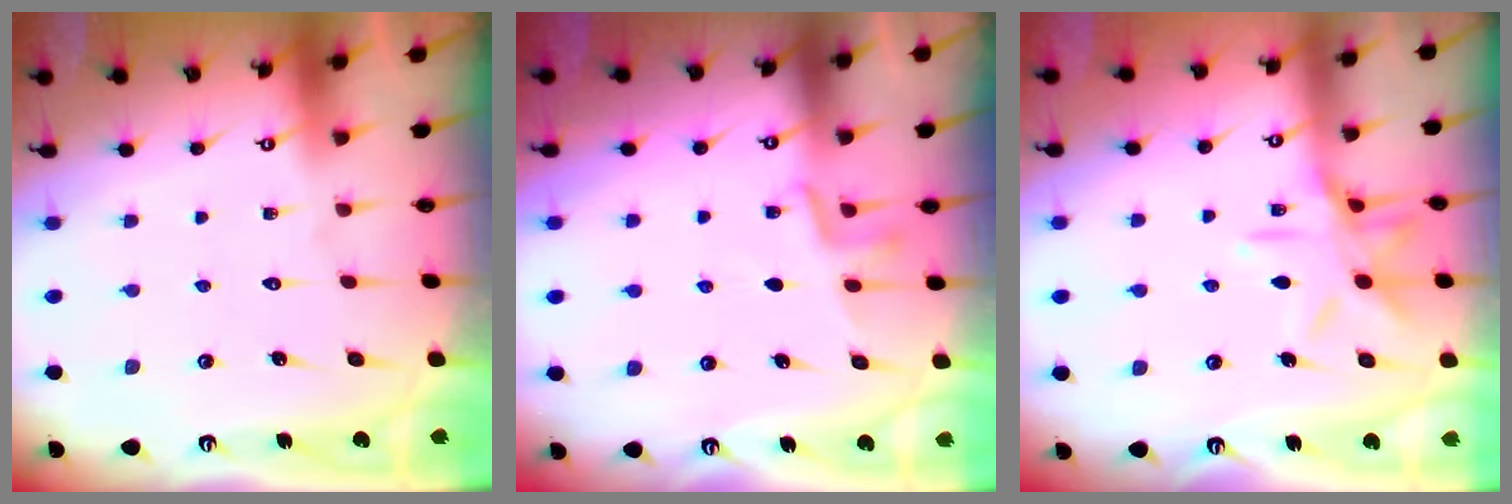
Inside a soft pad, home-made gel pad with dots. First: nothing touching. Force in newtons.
{"total": 5.6, "press": 5.5, "slide": 1.2}
{"total": 11.3, "press": 11.3, "slide": 0.8}